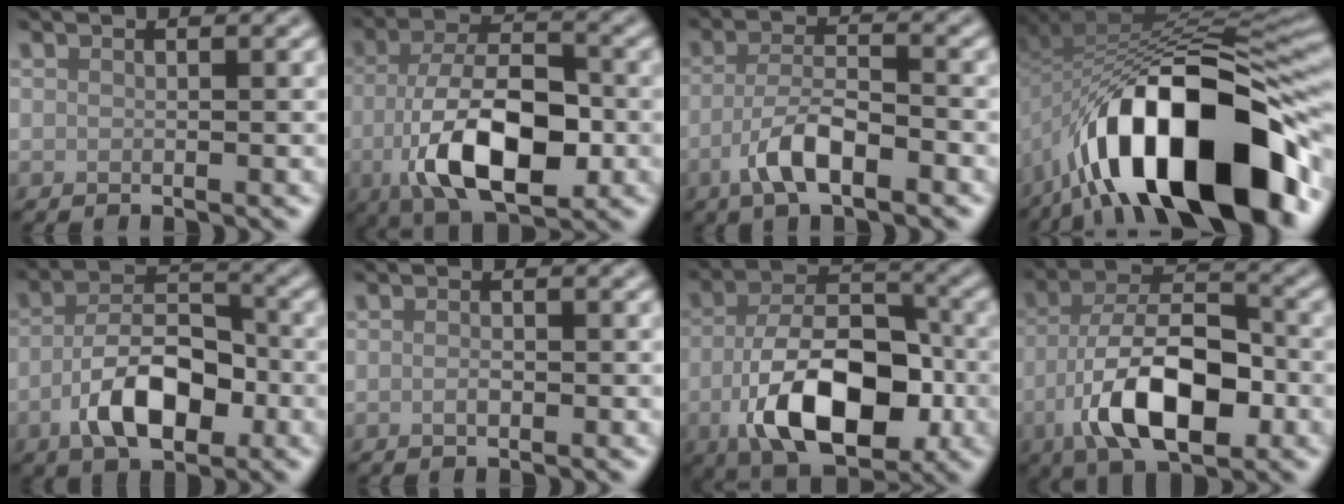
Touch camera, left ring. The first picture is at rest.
{"total": 10.5, "force": [-3.4, 5.0, 8.6], "torque": [-0.163, -0.007, -0.063]}
{"total": 4.7, "force": [-2.4, 1.6, 3.7], "torque": [-0.074, 0.005, -0.050]}
{"total": 16.2, "force": [-8.6, 6.9, 12.0], "torque": [-0.183, 0.002, -0.139]}
{"total": 7.1, "force": [-2.7, 3.6, 5.5], "torque": [-0.098, 0.005, -0.053]}
{"total": 0.7, "force": [-0.3, 0.3, 0.6], "torque": [-0.014, -0.001, -0.004]}
{"total": 11.2, "force": [-3.8, 6.1, 8.6], "torque": [-0.162, -0.007, -0.066]}
{"total": 10.2, "force": [-4.2, 4.6, 8.1], "torque": [-0.150, 0.005, -0.081]}